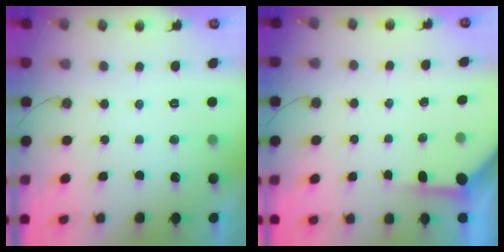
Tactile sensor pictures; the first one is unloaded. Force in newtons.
{"total": 3.5, "press": 3.5, "slide": 0.4}